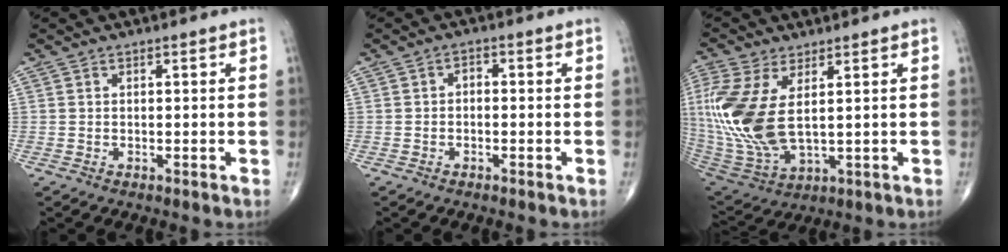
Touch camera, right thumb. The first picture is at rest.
{"total": 1.6, "force": [-0.4, 1.0, 1.1], "torque": [-0.009, 0.012, -0.014]}
{"total": 17.5, "force": [2.7, 8.5, 15.0], "torque": [-0.356, -0.020, 0.068]}